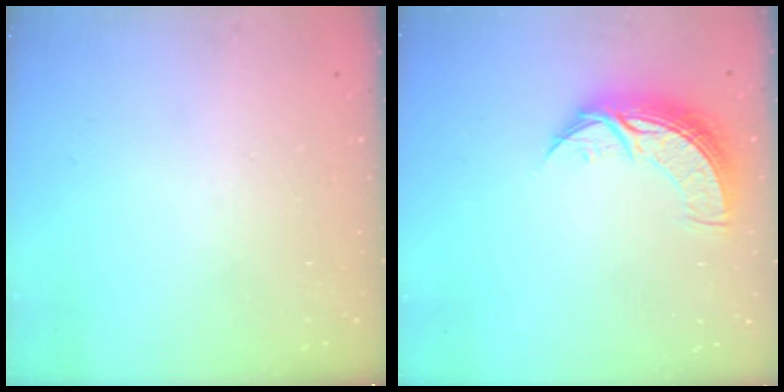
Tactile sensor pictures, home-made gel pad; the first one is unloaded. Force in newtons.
{"total": 9.5, "press": 9.5, "slide": 0.8}